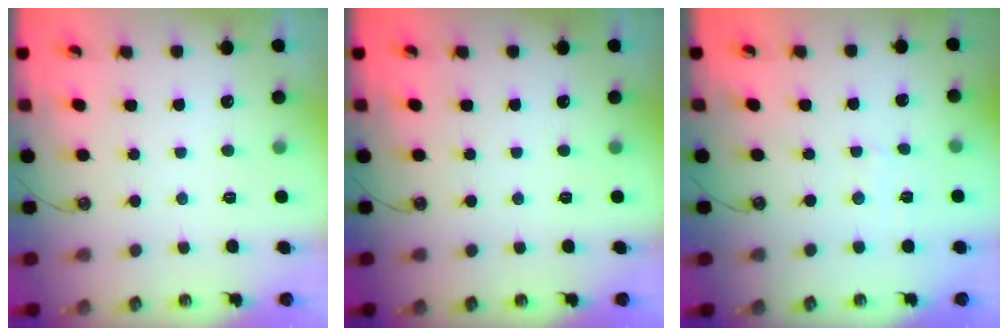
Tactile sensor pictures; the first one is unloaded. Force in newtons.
{"total": 0.0}
{"total": 2.8, "press": 2.7, "slide": 0.5}